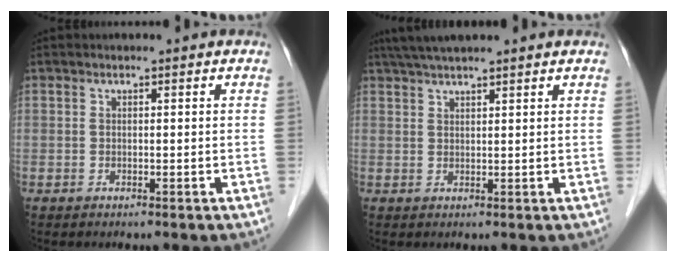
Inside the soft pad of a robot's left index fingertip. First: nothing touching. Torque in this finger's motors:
{"motor_torque": [0.37, -0.82, 0.33, 0.05]}